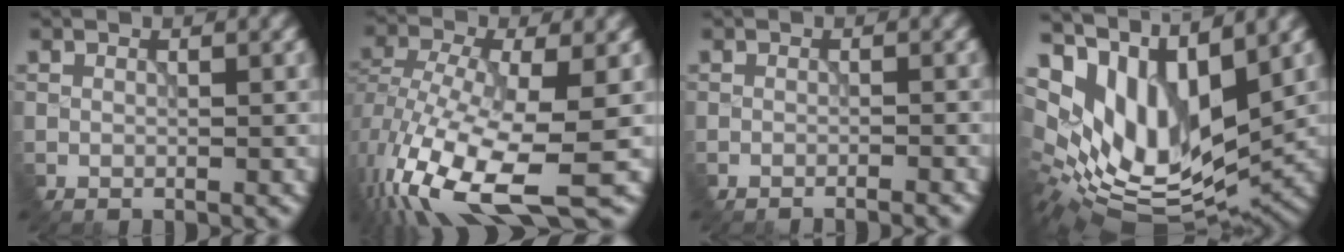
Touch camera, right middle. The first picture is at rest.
{"total": 12.4, "force": [-4.9, 4.3, 10.6], "torque": [-0.218, -0.013, -0.078]}
{"total": 2.2, "force": [-2.0, 0.1, 0.8], "torque": [-0.006, 0.010, -0.032]}
{"total": 12.2, "force": [5.0, 5.6, 9.7], "torque": [-0.199, 0.001, 0.103]}